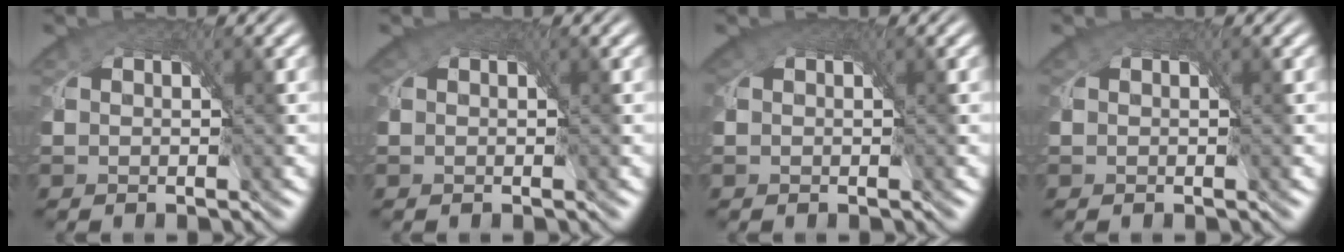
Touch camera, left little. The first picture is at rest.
{"total": 1.6, "force": [0.6, 1.4, 0.7], "torque": [-0.014, 0.001, 0.004]}
{"total": 1.9, "force": [0.6, 1.6, 0.8], "torque": [-0.018, 0.000, 0.005]}
{"total": 0.0}